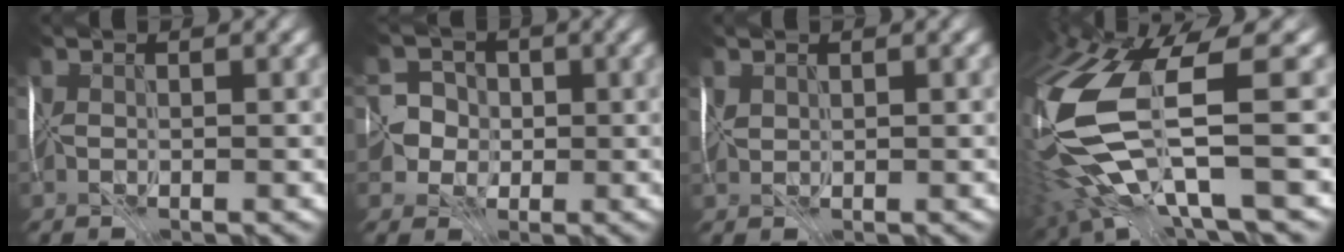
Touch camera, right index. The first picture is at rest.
{"total": 3.8, "force": [-0.7, 3.7, 0.2], "torque": [0.027, 0.011, -0.032]}
{"total": 1.0, "force": [0.8, 0.7, 0.1], "torque": [0.000, 0.000, 0.019]}
{"total": 10.7, "force": [-1.8, 3.2, 10.0], "torque": [-0.235, -0.023, -0.013]}